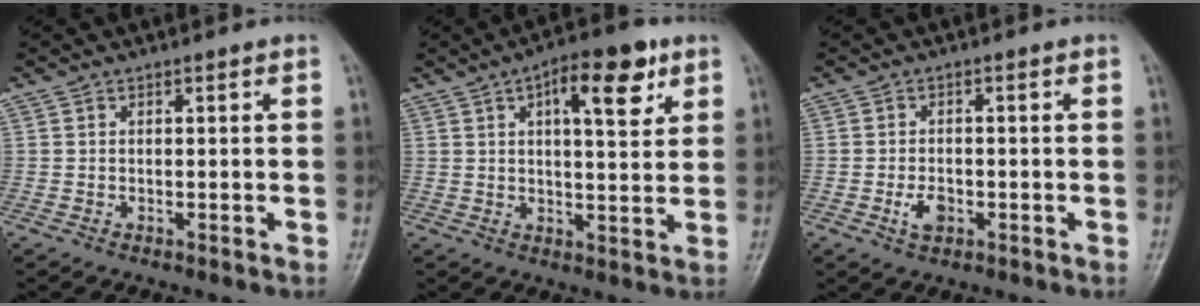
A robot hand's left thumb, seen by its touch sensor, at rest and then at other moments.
{"total": 11.2, "force": [5.1, 4.3, 9.0], "torque": [-0.108, -0.012, 0.070]}
{"total": 3.2, "force": [-1.2, 2.1, 2.2], "torque": [-0.037, 0.003, -0.021]}